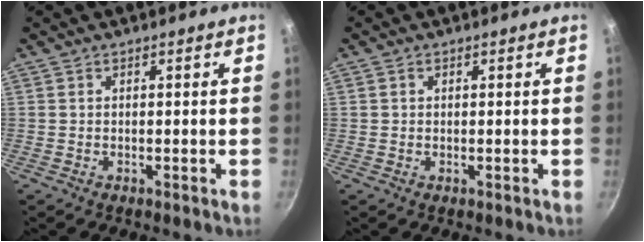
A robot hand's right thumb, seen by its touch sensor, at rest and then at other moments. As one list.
[{"total": 0.8, "force": [0.3, 0.7, 0.3], "torque": [-0.004, 0.003, 0.003]}]